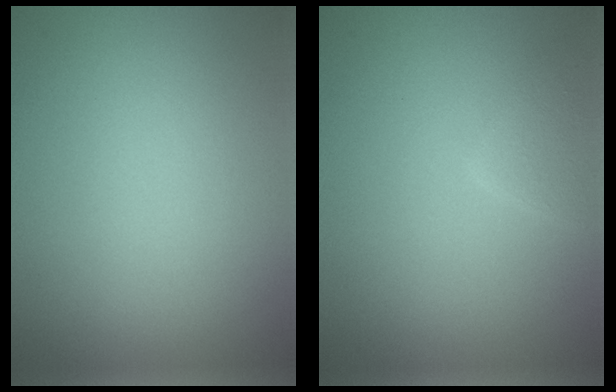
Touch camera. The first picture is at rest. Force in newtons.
{"total": 1.7, "press": 1.7, "slide": 0.1}